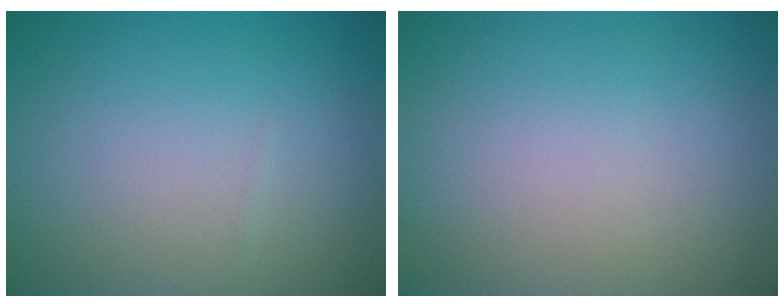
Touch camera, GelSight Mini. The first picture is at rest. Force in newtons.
{"total": 0.0}